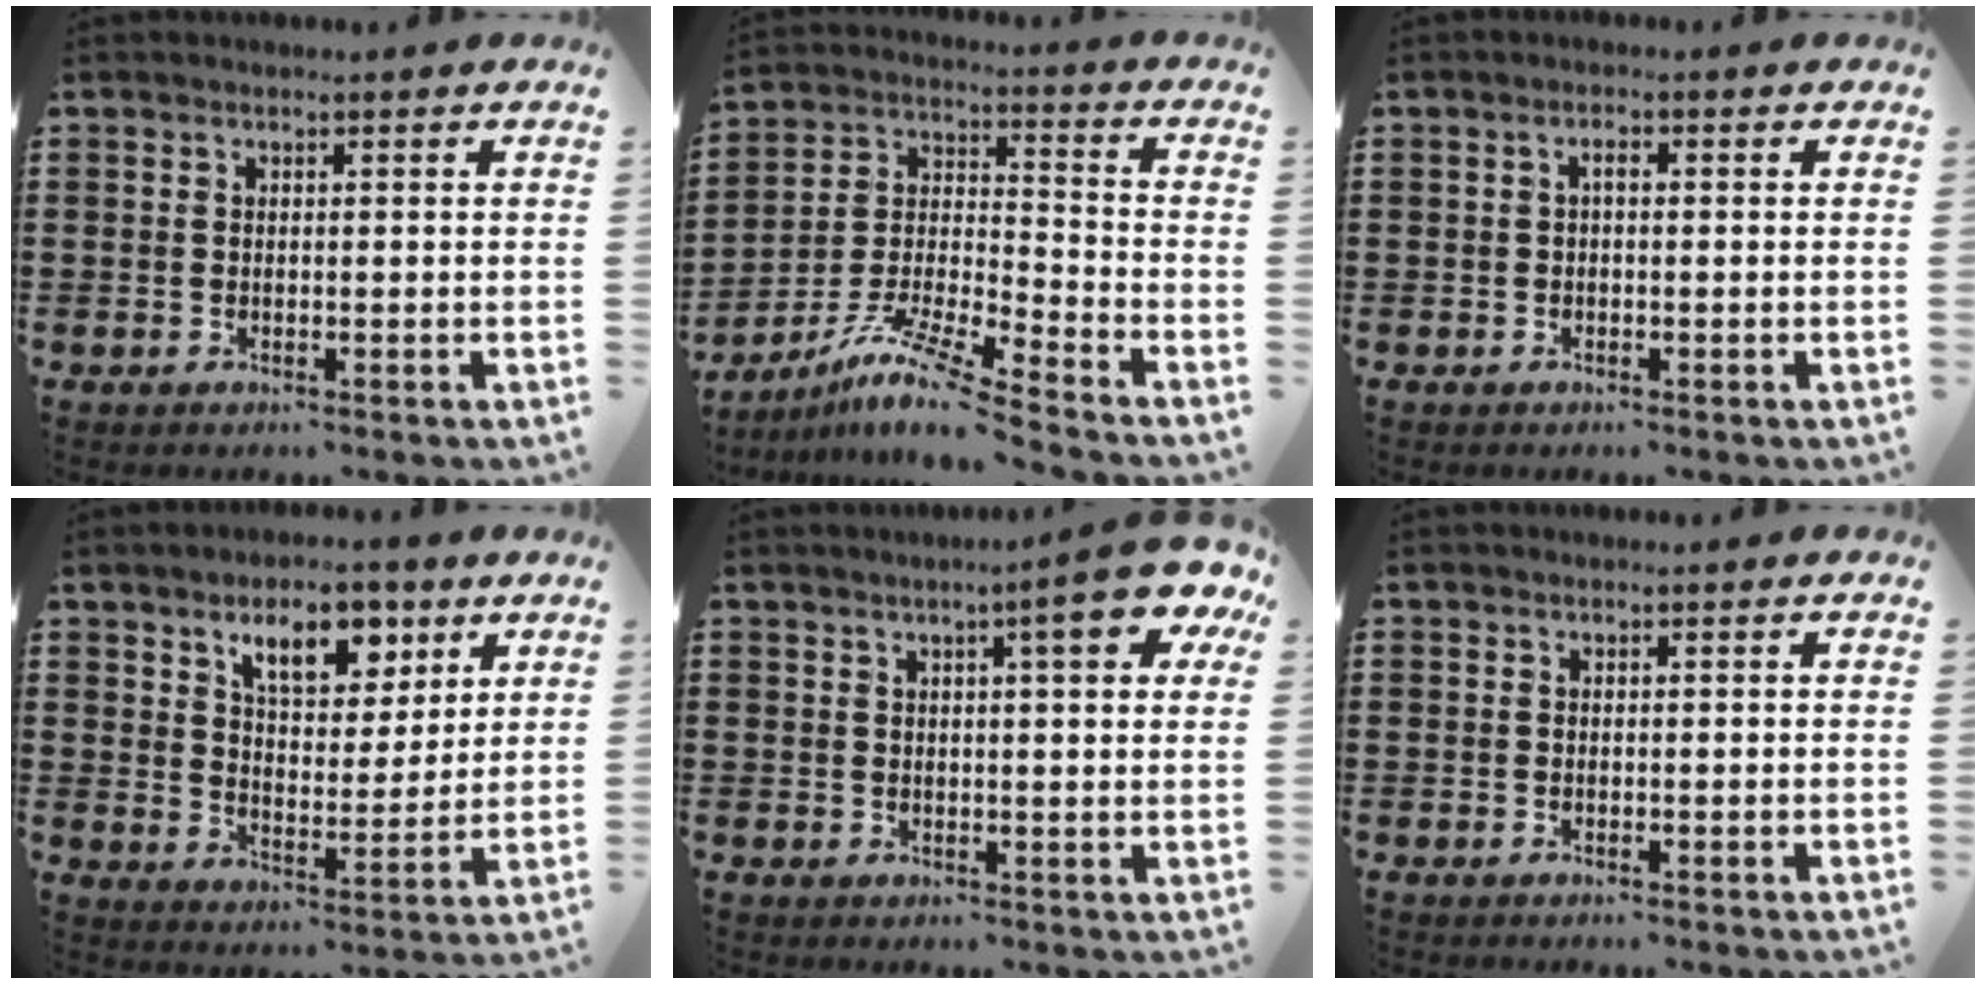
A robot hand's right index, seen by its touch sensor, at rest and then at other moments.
{"total": 9.9, "force": [-8.1, 0.4, 5.8], "torque": [-0.116, 0.000, -0.162]}
{"total": 1.2, "force": [-0.4, 0.4, 1.1], "torque": [-0.022, 0.001, -0.008]}
{"total": 8.3, "force": [5.2, 4.0, 5.0], "torque": [-0.086, -0.006, 0.087]}
{"total": 7.5, "force": [3.9, 1.1, 6.3], "torque": [-0.097, -0.007, 0.059]}
{"total": 0.0}